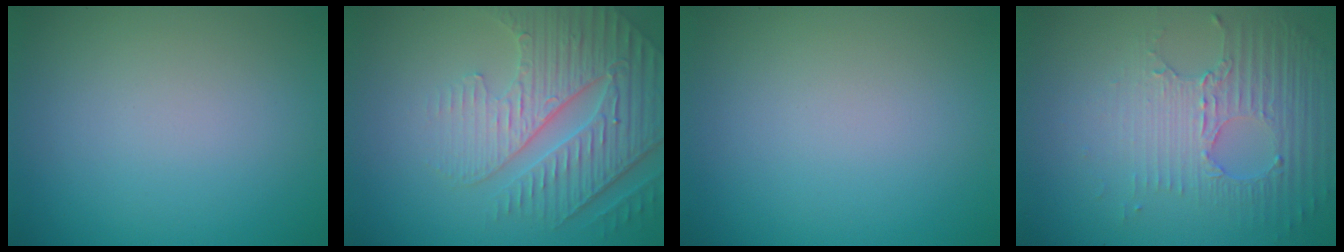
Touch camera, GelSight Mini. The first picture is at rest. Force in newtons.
{"total": 6.1, "press": 4.9, "slide": 3.5}
{"total": 0.0}
{"total": 5.2, "press": 3.3, "slide": 4.1}